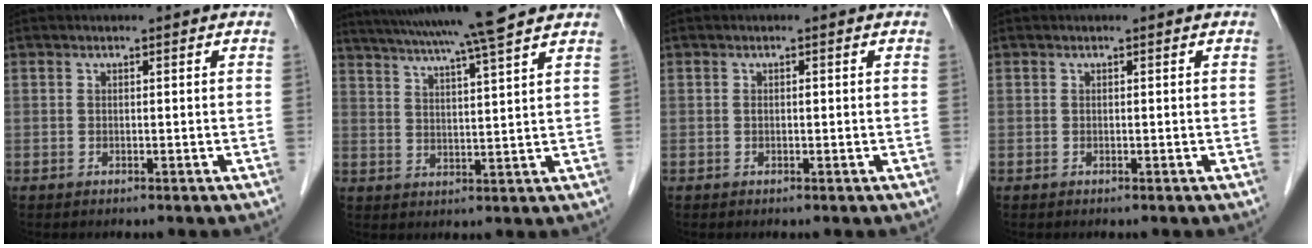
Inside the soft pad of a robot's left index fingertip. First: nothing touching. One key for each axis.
{"total": 14.9, "fx": 12.7, "fy": -1.1, "fz": 7.7, "tx": -0.137, "ty": 0.013, "tz": 0.183}
{"total": 0.5, "fx": 0.0, "fy": 0.2, "fz": 0.5, "tx": -0.010, "ty": 0.001, "tz": 0.000}
{"total": 0.0}